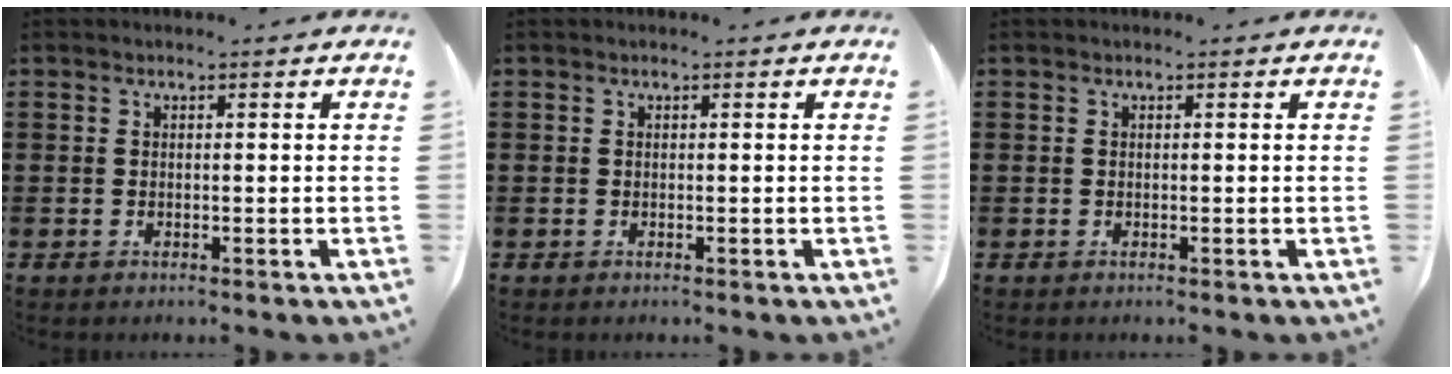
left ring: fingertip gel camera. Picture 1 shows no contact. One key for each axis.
{"total": 0.0}
{"total": 0.0}